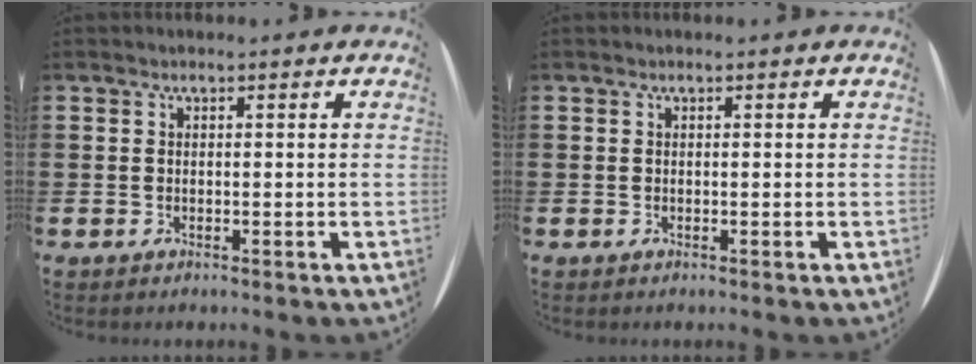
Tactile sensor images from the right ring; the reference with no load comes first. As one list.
[{"total": 0.0}]